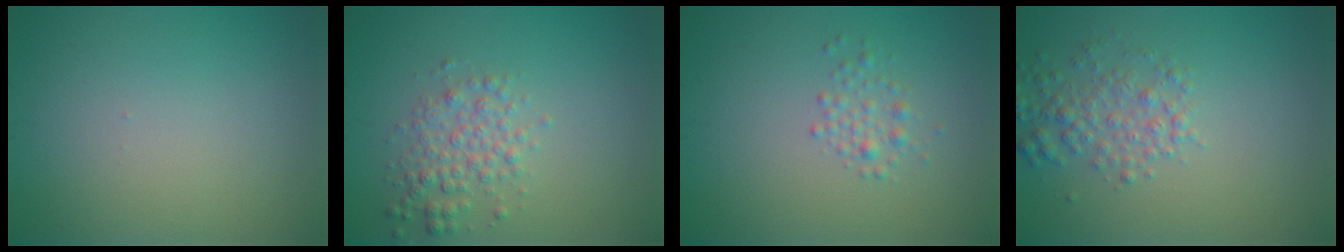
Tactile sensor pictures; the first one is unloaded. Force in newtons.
{"total": 2.8, "press": 2.8, "slide": 0.0}
{"total": 2.2, "press": 2.2, "slide": 0.0}
{"total": 2.7, "press": 2.7, "slide": 0.1}